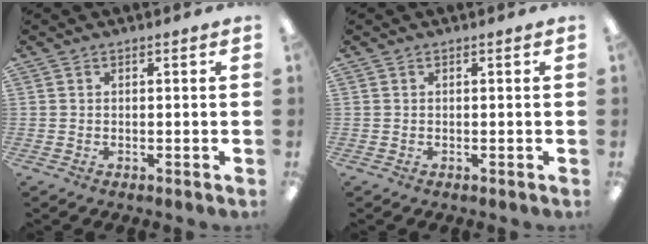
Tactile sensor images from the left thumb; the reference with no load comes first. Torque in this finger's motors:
{"motor_torque": [-0.12, 0.12, 0.00, 0.00, 0.00]}